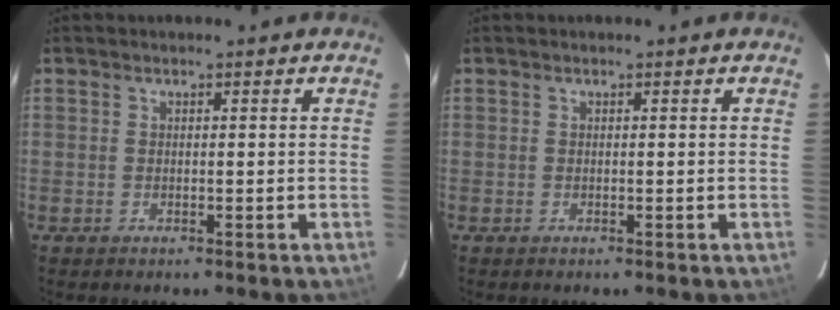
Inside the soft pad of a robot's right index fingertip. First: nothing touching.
{"total": 0.0}